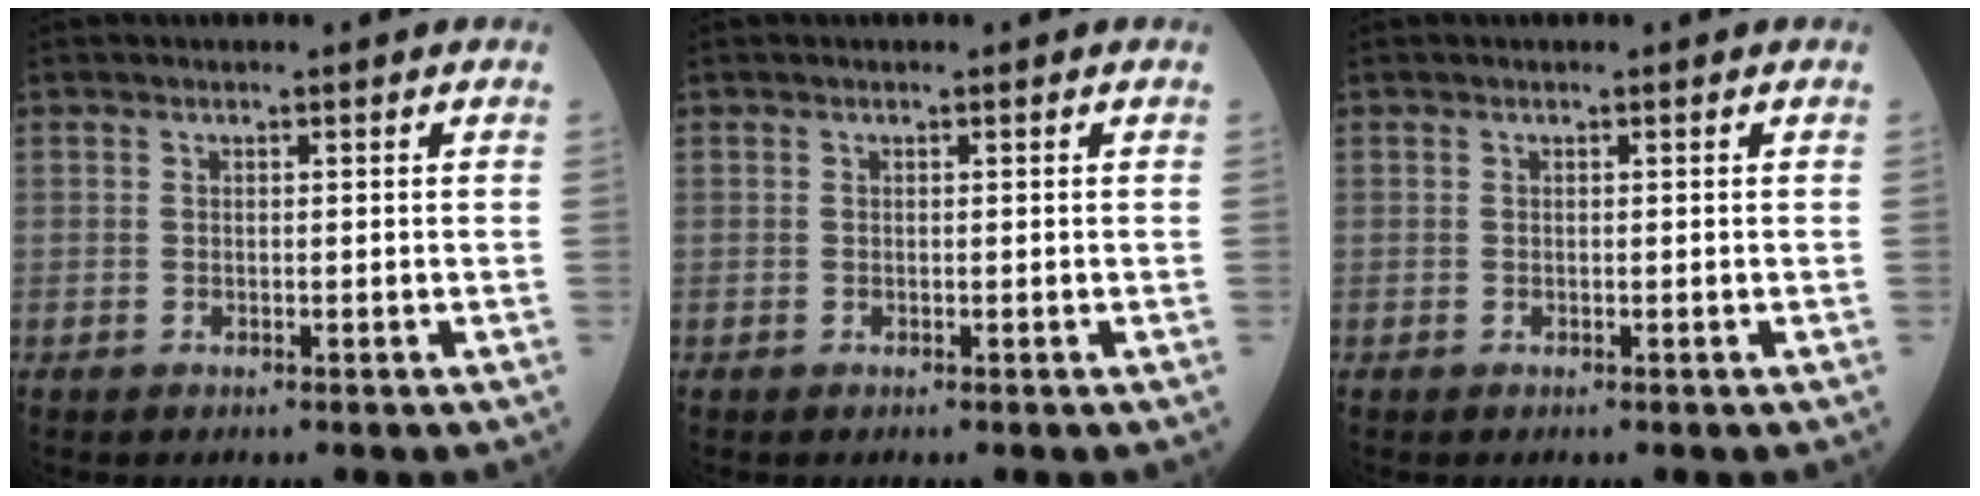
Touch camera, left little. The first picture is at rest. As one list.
[{"total": 0.0}, {"total": 0.0}]